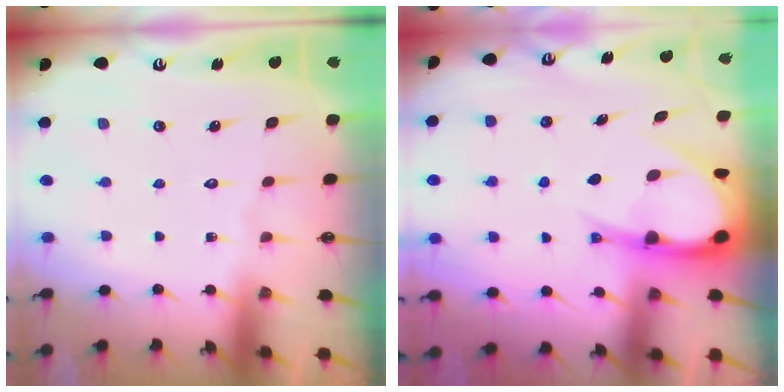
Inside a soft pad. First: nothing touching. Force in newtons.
{"total": 11.4, "press": 11.3, "slide": 1.4}